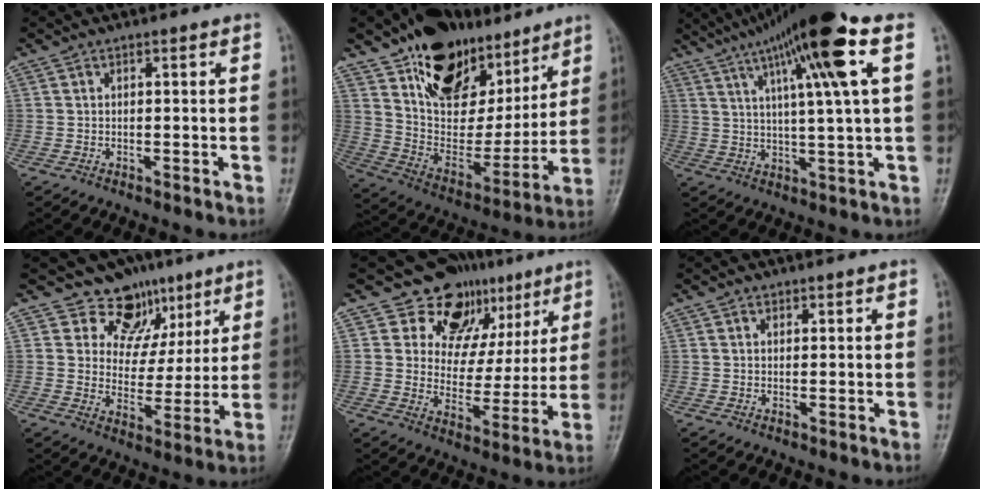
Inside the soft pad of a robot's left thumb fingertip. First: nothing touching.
{"total": 24.3, "force": [15.4, 14.0, 12.6], "torque": [-0.147, -0.059, 0.263]}
{"total": 17.8, "force": [8.0, 1.1, 15.8], "torque": [-0.259, 0.006, 0.128]}
{"total": 10.2, "force": [7.1, 7.2, 1.5], "torque": [0.023, -0.040, 0.111]}
{"total": 14.2, "force": [8.4, 9.9, 5.8], "torque": [-0.020, -0.028, 0.129]}
{"total": 1.0, "force": [0.6, 0.7, 0.2], "torque": [0.008, -0.003, 0.008]}